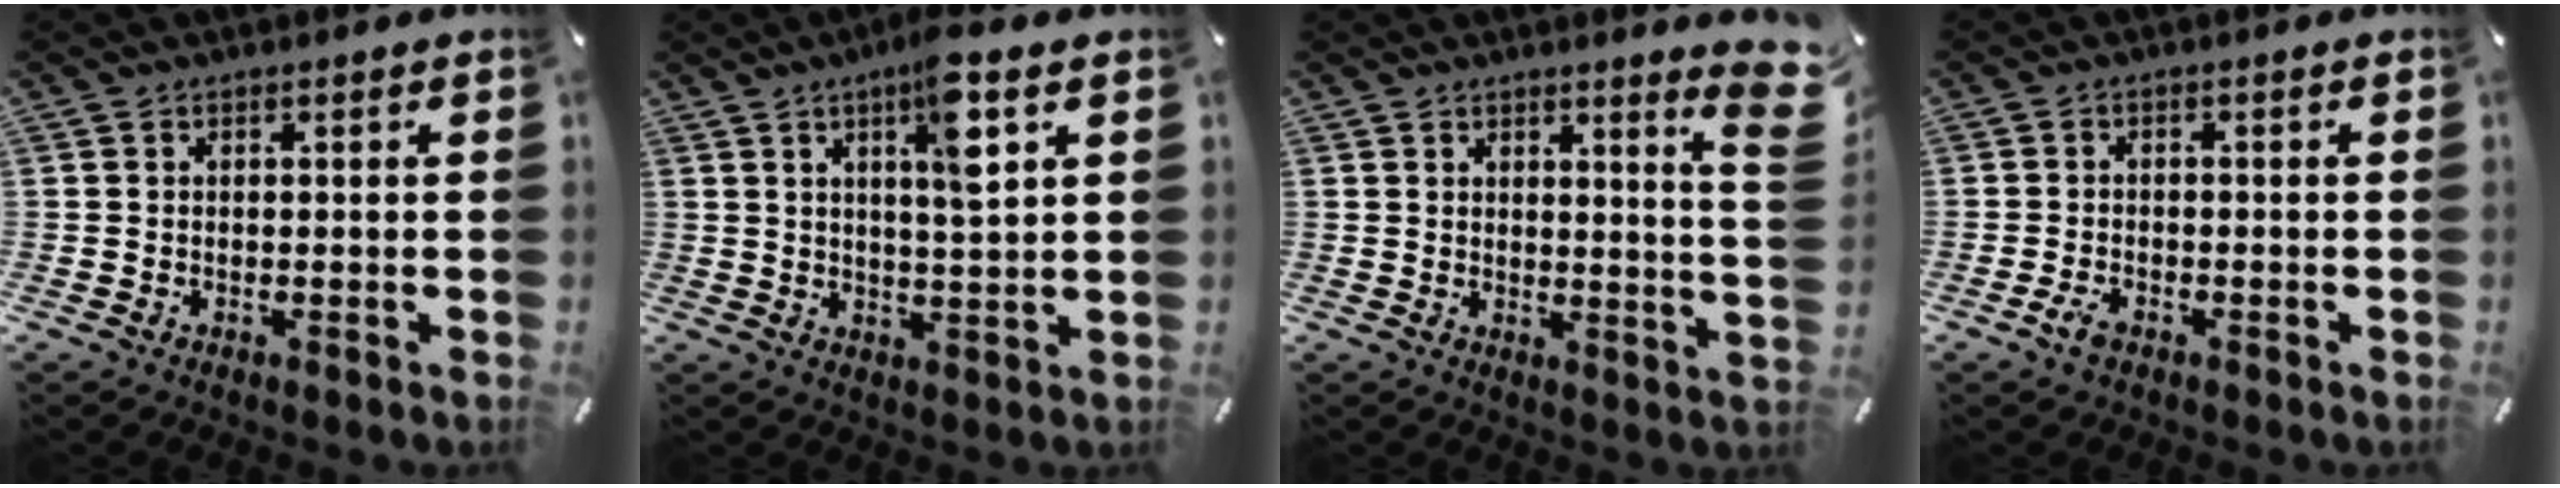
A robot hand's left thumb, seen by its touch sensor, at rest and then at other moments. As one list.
[{"total": 9.4, "force": [4.4, 1.5, 8.2], "torque": [-0.129, -0.018, 0.064]}, {"total": 6.6, "force": [4.5, 0.6, 4.8], "torque": [-0.063, -0.037, 0.072]}, {"total": 2.5, "force": [-1.5, 1.3, 1.5], "torque": [-0.042, 0.000, -0.033]}]